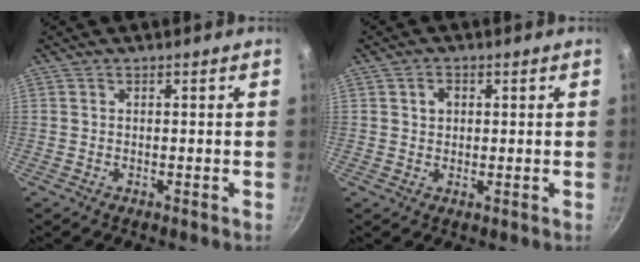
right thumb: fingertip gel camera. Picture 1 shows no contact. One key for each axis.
{"total": 2.6, "fx": 0.8, "fy": 2.0, "fz": 1.4, "tx": -0.011, "ty": 0.000, "tz": 0.012}